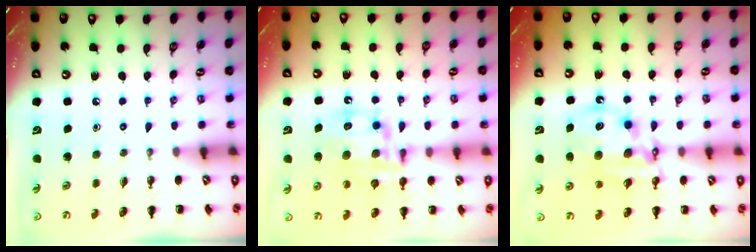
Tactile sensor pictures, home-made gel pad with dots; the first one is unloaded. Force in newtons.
{"total": 13.5, "press": 13.1, "slide": 2.9}
{"total": 12.8, "press": 12.5, "slide": 2.9}